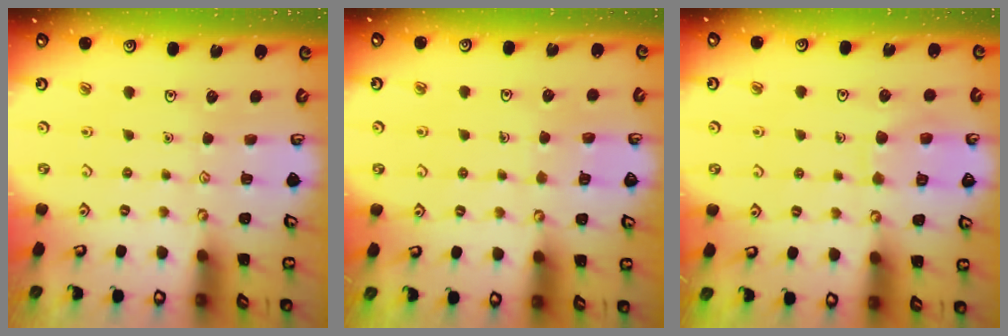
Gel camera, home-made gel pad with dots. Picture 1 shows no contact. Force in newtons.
{"total": 3.6, "press": 3.6, "slide": 0.3}
{"total": 8.8, "press": 8.7, "slide": 0.7}